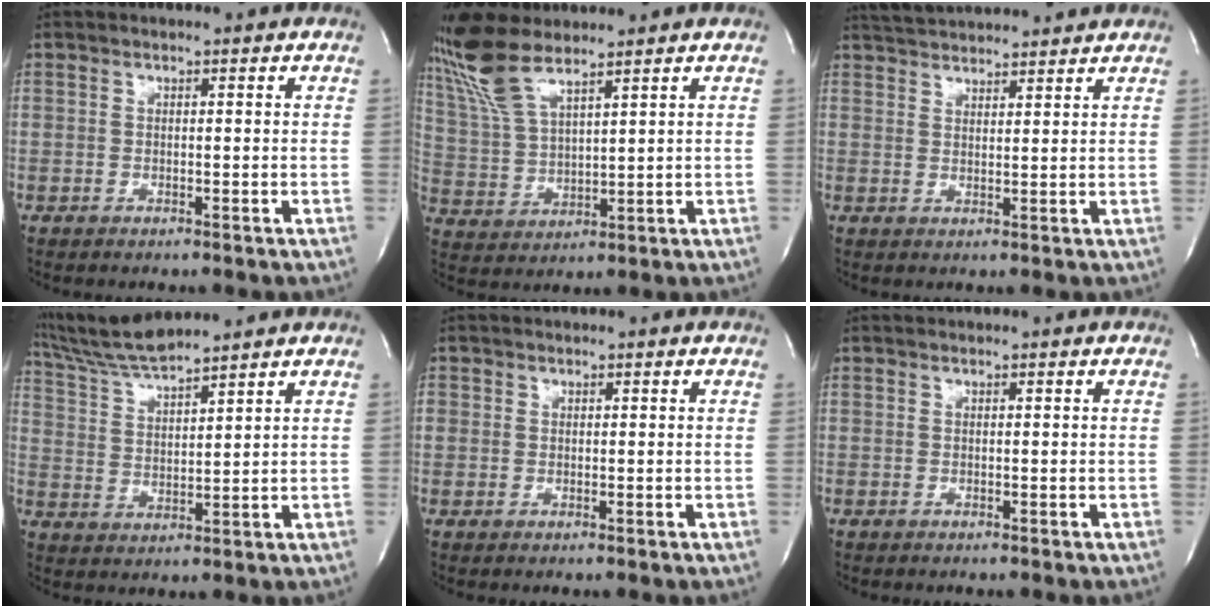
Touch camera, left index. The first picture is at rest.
{"total": 10.7, "force": [8.4, 2.7, 6.1], "torque": [-0.142, 0.010, 0.177]}
{"total": 9.3, "force": [9.0, 0.6, 2.6], "torque": [-0.053, 0.031, 0.137]}
{"total": 8.1, "force": [7.6, -0.7, 2.7], "torque": [-0.067, 0.012, 0.154]}
{"total": 1.2, "force": [0.2, 1.2, 0.2], "torque": [0.007, 0.003, 0.002]}
{"total": 0.0}